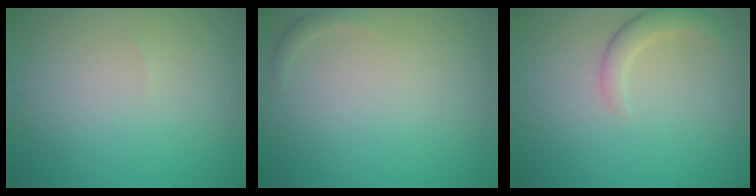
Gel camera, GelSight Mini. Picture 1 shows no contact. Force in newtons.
{"total": 0.7, "press": 0.7, "slide": 0.1}
{"total": 2.4, "press": 2.4, "slide": 0.3}